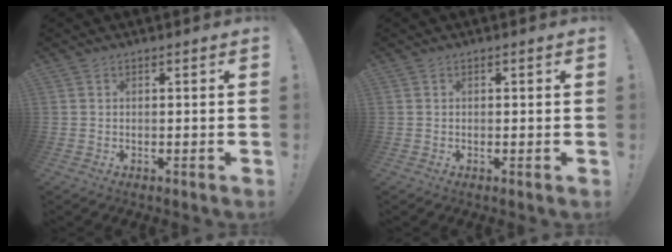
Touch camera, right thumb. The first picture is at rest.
{"total": 0.6, "force": [0.5, 0.3, 0.1], "torque": [0.002, 0.000, 0.009]}